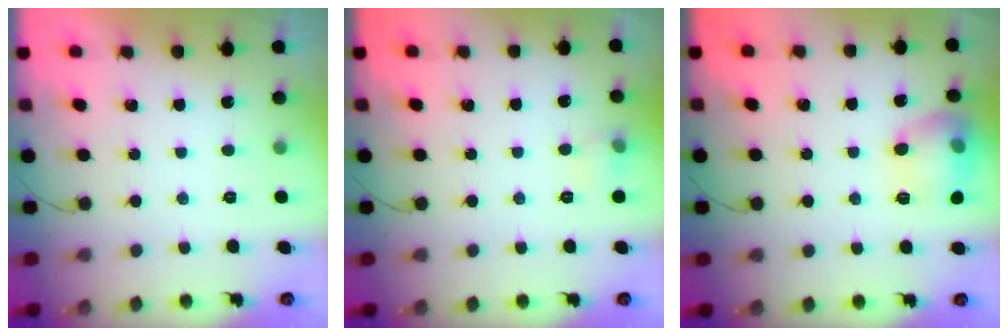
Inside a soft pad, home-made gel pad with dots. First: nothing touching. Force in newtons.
{"total": 5.1, "press": 4.8, "slide": 1.6}
{"total": 12.8, "press": 12.7, "slide": 1.1}